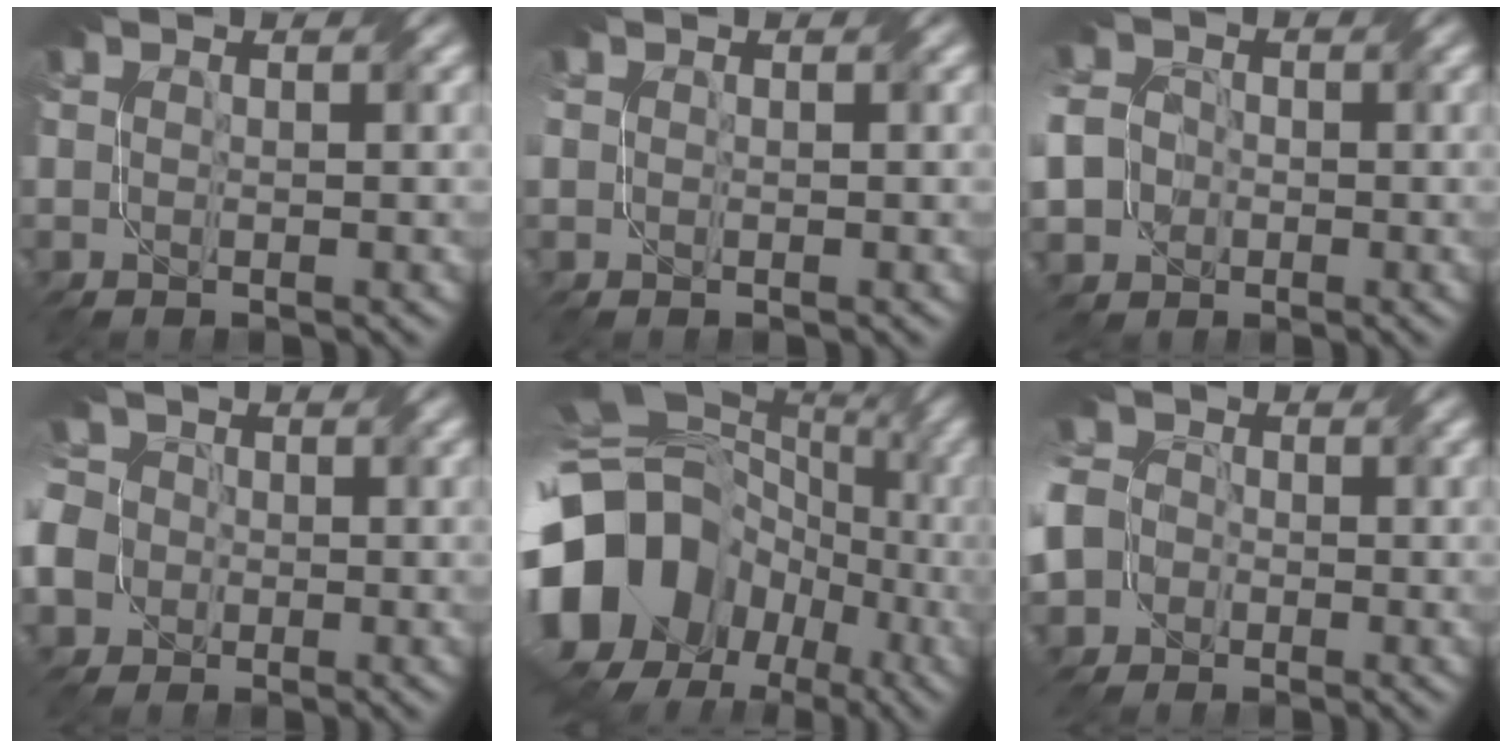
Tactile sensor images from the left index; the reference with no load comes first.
{"total": 0.0}
{"total": 8.6, "force": [-2.2, 7.9, 2.7], "torque": [-0.078, -0.002, -0.068]}
{"total": 7.9, "force": [-2.3, 6.9, 3.0], "torque": [-0.081, 0.004, -0.062]}
{"total": 18.0, "force": [-3.8, 15.1, 8.9], "torque": [-0.209, 0.009, -0.076]}
{"total": 9.6, "force": [-3.4, 8.4, 3.1], "torque": [-0.086, -0.007, -0.090]}